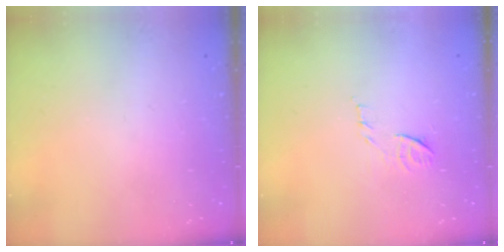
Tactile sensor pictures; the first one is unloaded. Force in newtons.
{"total": 7.8, "press": 7.7, "slide": 0.7}